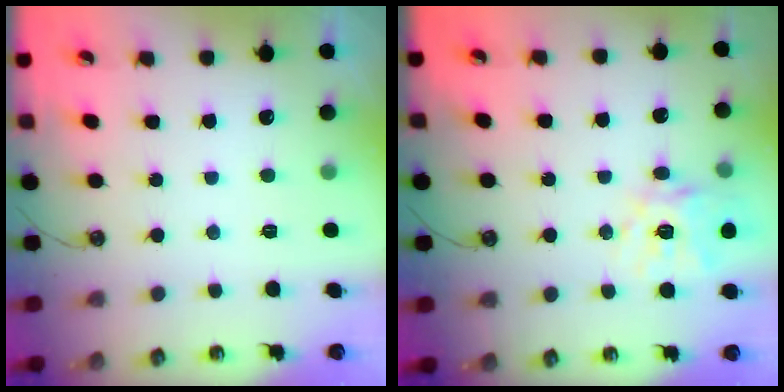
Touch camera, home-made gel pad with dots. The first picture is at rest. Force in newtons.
{"total": 15.5, "press": 15.4, "slide": 1.8}